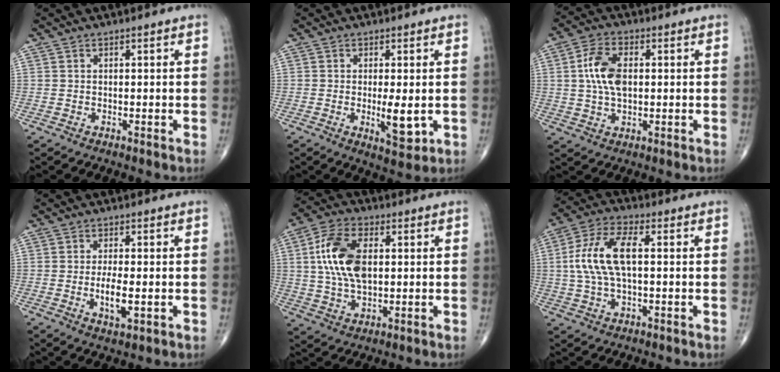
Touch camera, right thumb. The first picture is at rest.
{"total": 5.6, "force": [-0.6, 1.7, 5.3], "torque": [-0.081, -0.015, -0.004]}
{"total": 8.5, "force": [1.0, 4.8, 7.0], "torque": [-0.137, 0.006, 0.017]}
{"total": 5.2, "force": [-0.9, 1.8, 4.8], "torque": [-0.088, -0.009, -0.016]}
{"total": 13.0, "force": [1.9, 7.2, 10.7], "torque": [-0.210, 0.008, 0.034]}
{"total": 11.9, "force": [1.0, 5.2, 10.6], "torque": [-0.223, 0.023, 0.017]}